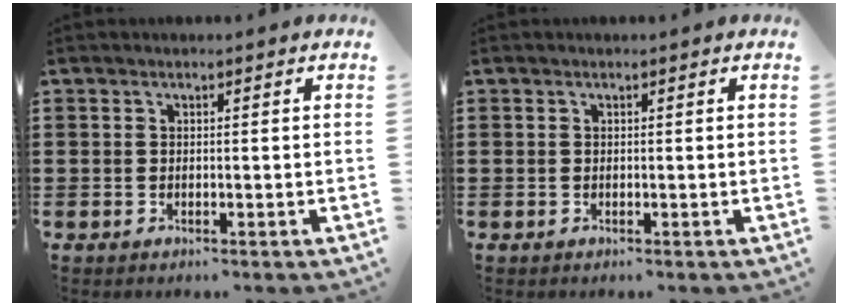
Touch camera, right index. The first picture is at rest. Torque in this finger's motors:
{"motor_torque": [0.18, -0.19, 0.02, 0.01]}